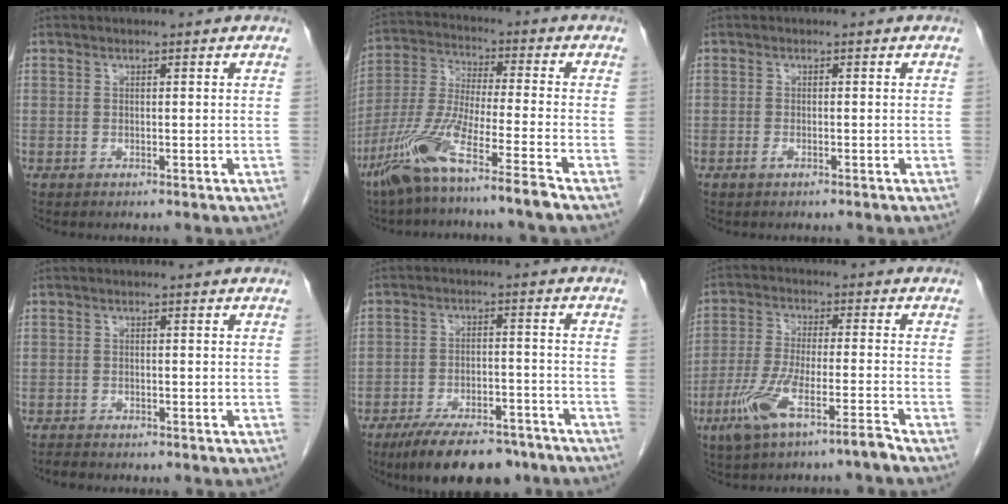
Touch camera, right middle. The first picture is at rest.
{"total": 12.0, "force": [-8.2, -0.9, 8.8], "torque": [-0.186, -0.032, -0.160]}
{"total": 0.9, "force": [-0.6, 0.2, 0.7], "torque": [-0.014, 0.000, -0.011]}
{"total": 1.6, "force": [-1.5, 0.5, 0.4], "torque": [-0.012, -0.003, -0.022]}
{"total": 13.8, "force": [-10.9, 4.8, 7.1], "torque": [-0.098, 0.004, -0.167]}
{"total": 8.8, "force": [-5.6, 0.3, 6.7], "torque": [-0.137, -0.009, -0.104]}